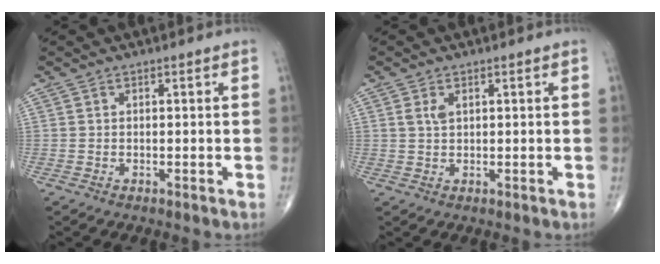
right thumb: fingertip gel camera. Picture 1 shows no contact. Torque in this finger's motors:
{"motor_torque": [-0.22, -0.37, 0.22, -0.17, 0.00]}